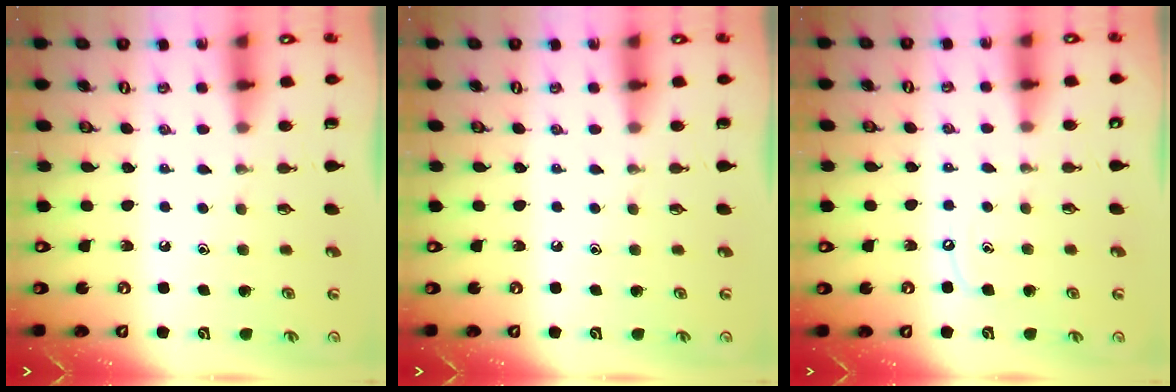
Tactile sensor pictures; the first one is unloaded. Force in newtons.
{"total": 0.0}
{"total": 4.1, "press": 4.0, "slide": 0.6}